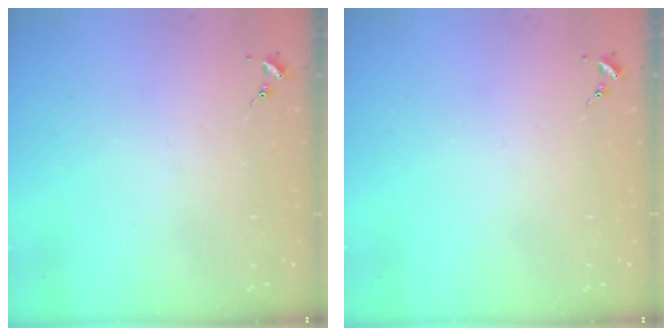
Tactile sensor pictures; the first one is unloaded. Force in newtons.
{"total": 0.0}